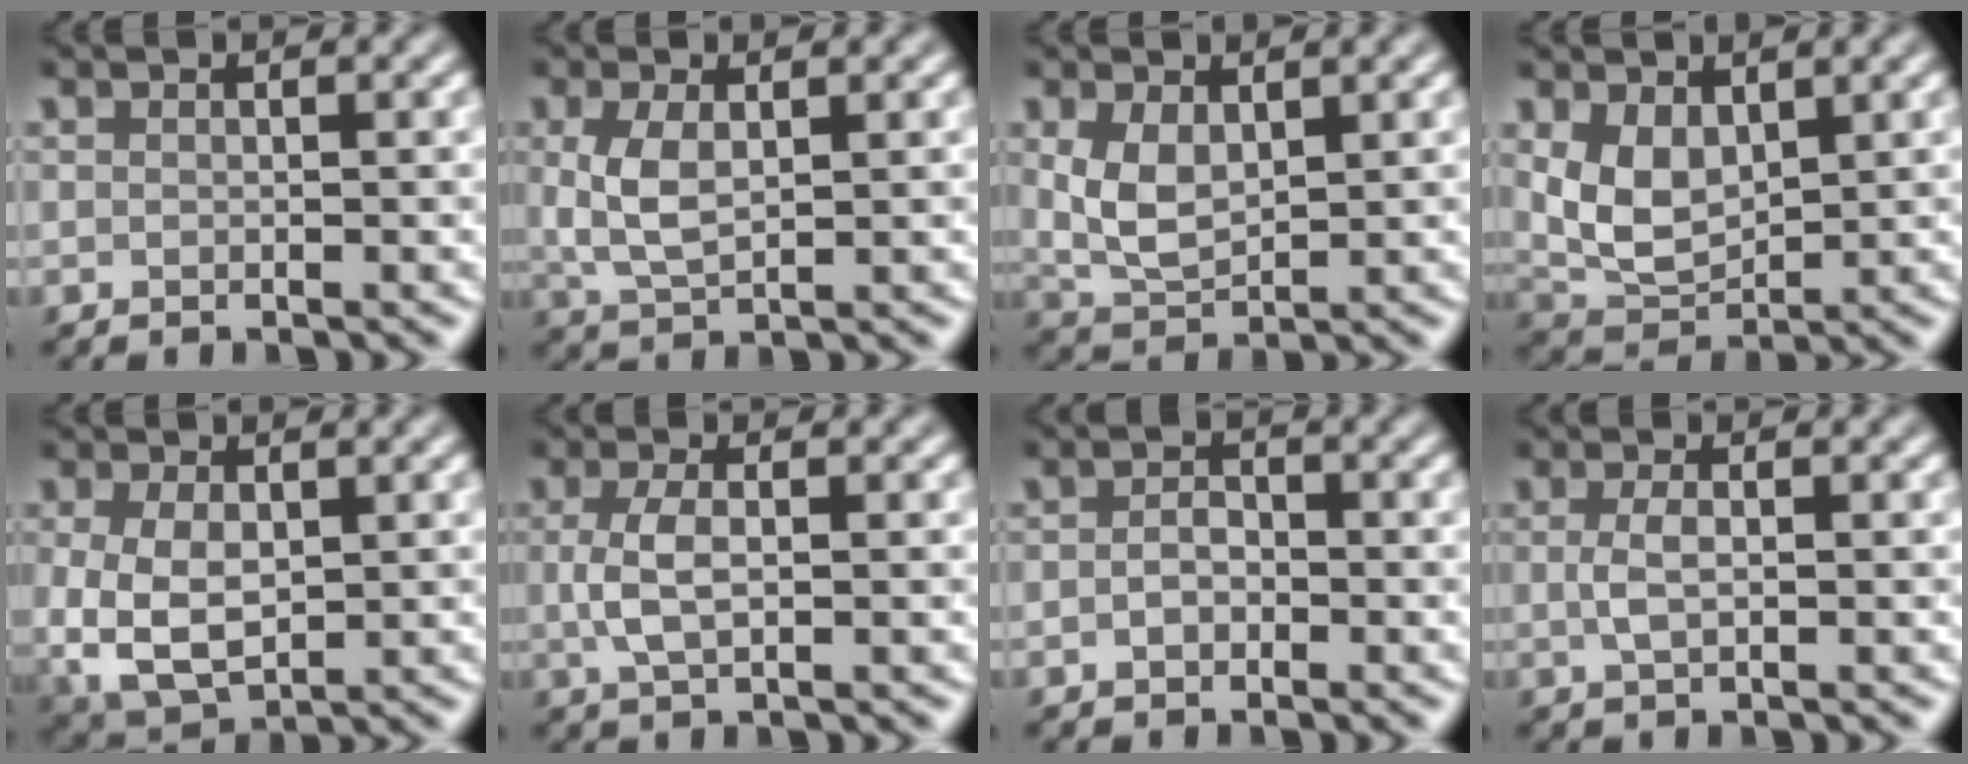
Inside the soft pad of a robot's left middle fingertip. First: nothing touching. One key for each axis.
{"total": 3.2, "fx": 0.6, "fy": 1.5, "fz": 2.8, "tx": -0.066, "ty": -0.001, "tz": 0.015}
{"total": 3.5, "fx": 0.9, "fy": 2.0, "fz": 2.8, "tx": -0.066, "ty": -0.001, "tz": 0.023}
{"total": 4.1, "fx": 1.2, "fy": 2.5, "fz": 3.0, "tx": -0.073, "ty": -0.005, "tz": 0.031}
{"total": 5.1, "fx": -0.1, "fy": 3.2, "fz": 4.0, "tx": -0.099, "ty": -0.008, "tz": 0.003}
{"total": 2.7, "fx": 0.1, "fy": 1.0, "fz": 2.5, "tx": -0.058, "ty": -0.001, "tz": 0.001}
{"total": 1.5, "fx": -0.5, "fy": 1.1, "fz": 1.0, "tx": -0.019, "ty": 0.001, "tz": -0.013}
{"total": 1.7, "fx": 0.0, "fy": 0.6, "fz": 1.6, "tx": -0.033, "ty": 0.000, "tz": 0.000}